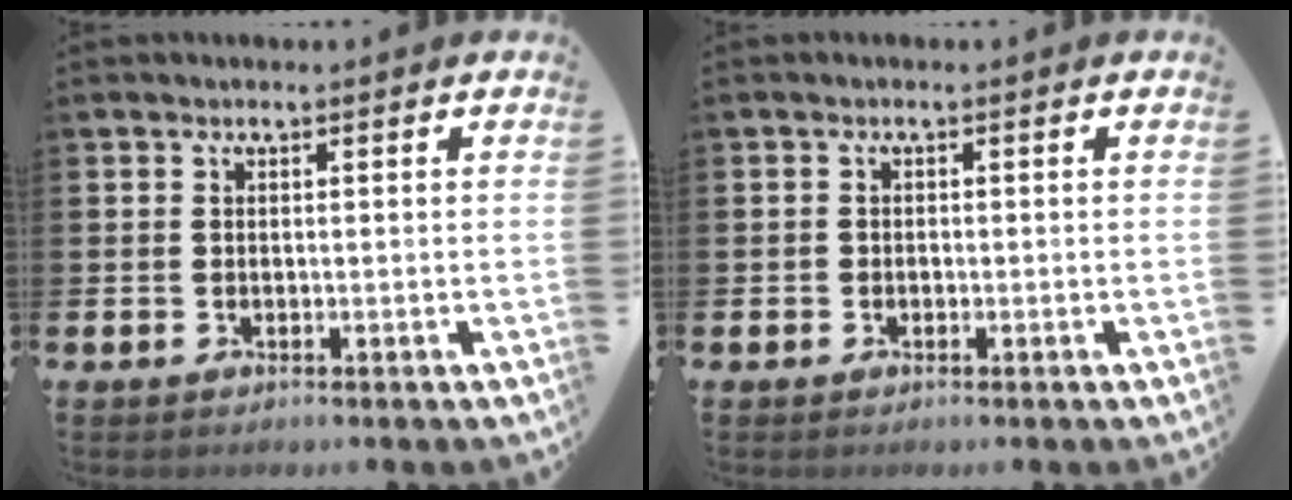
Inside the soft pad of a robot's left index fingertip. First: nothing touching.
{"total": 0.7, "force": [-0.4, 0.6, 0.1], "torque": [-0.001, 0.004, -0.010]}